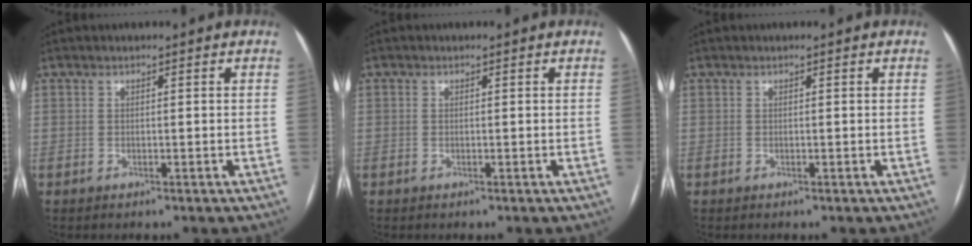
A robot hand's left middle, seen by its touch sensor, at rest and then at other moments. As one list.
[{"total": 0.0}, {"total": 0.0}]